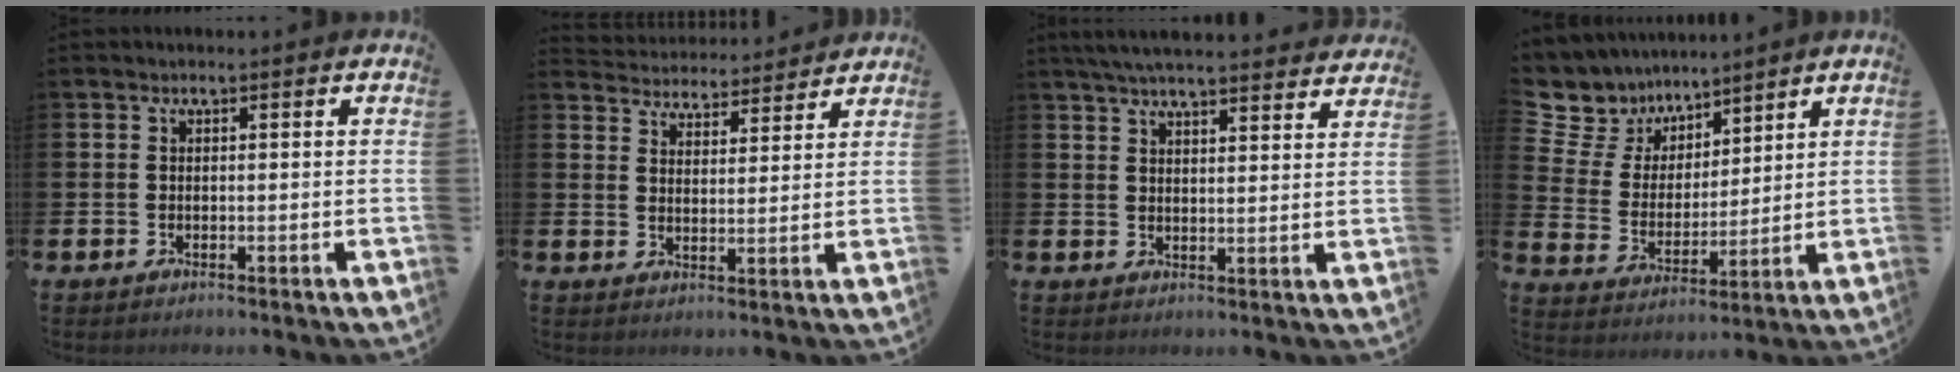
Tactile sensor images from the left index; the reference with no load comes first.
{"total": 4.5, "force": [4.4, 0.7, -0.6], "torque": [-0.006, -0.036, 0.077]}
{"total": 5.4, "force": [5.2, 0.4, 1.3], "torque": [-0.039, -0.024, 0.094]}
{"total": 7.2, "force": [6.1, 3.8, 0.1], "torque": [-0.059, -0.049, 0.111]}